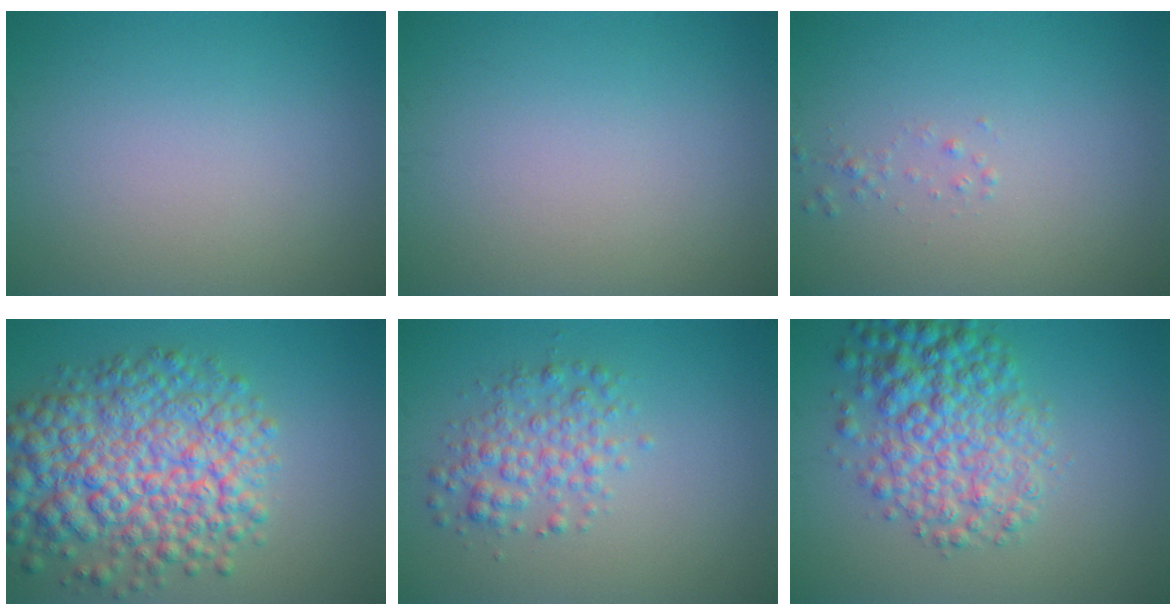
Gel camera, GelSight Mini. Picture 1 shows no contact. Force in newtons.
{"total": 0.0}
{"total": 0.7, "press": 0.6, "slide": 0.1}
{"total": 9.9, "press": 9.9, "slide": 0.3}
{"total": 3.2, "press": 3.2, "slide": 0.1}
{"total": 6.6, "press": 6.6, "slide": 0.1}